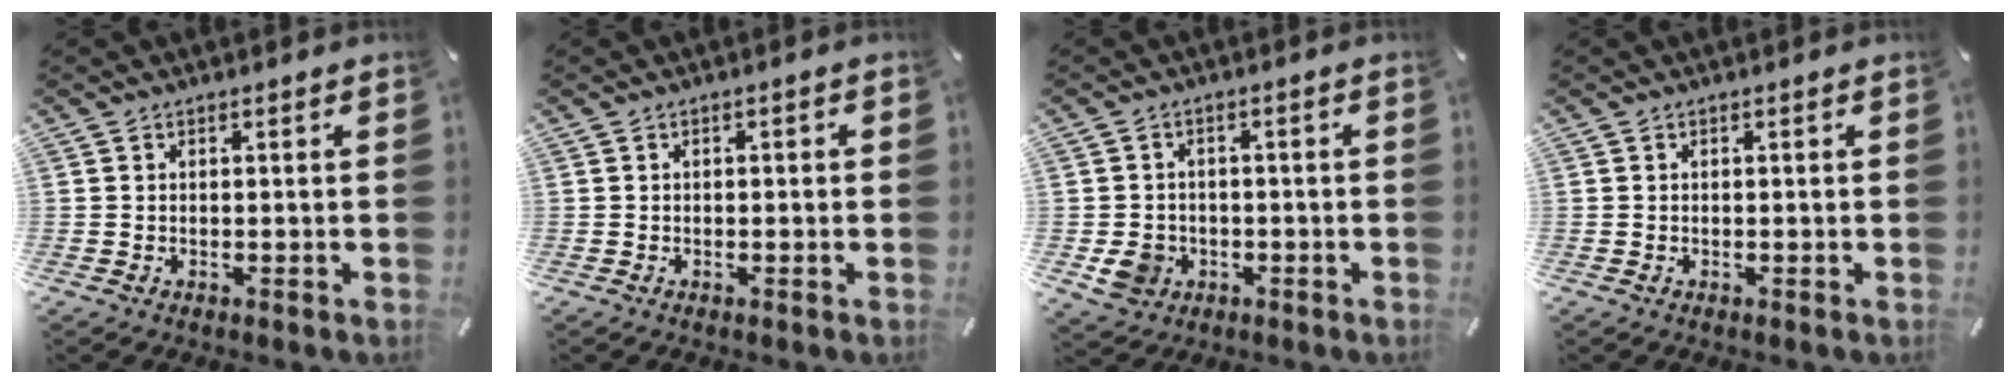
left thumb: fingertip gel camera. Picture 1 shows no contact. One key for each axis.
{"total": 0.8, "fx": -0.4, "fy": 0.5, "fz": 0.5, "tx": -0.009, "ty": 0.002, "tz": -0.009}
{"total": 6.5, "fx": -1.8, "fy": 5.7, "fz": 2.4, "tx": -0.060, "ty": 0.007, "tz": -0.034}
{"total": 0.0}